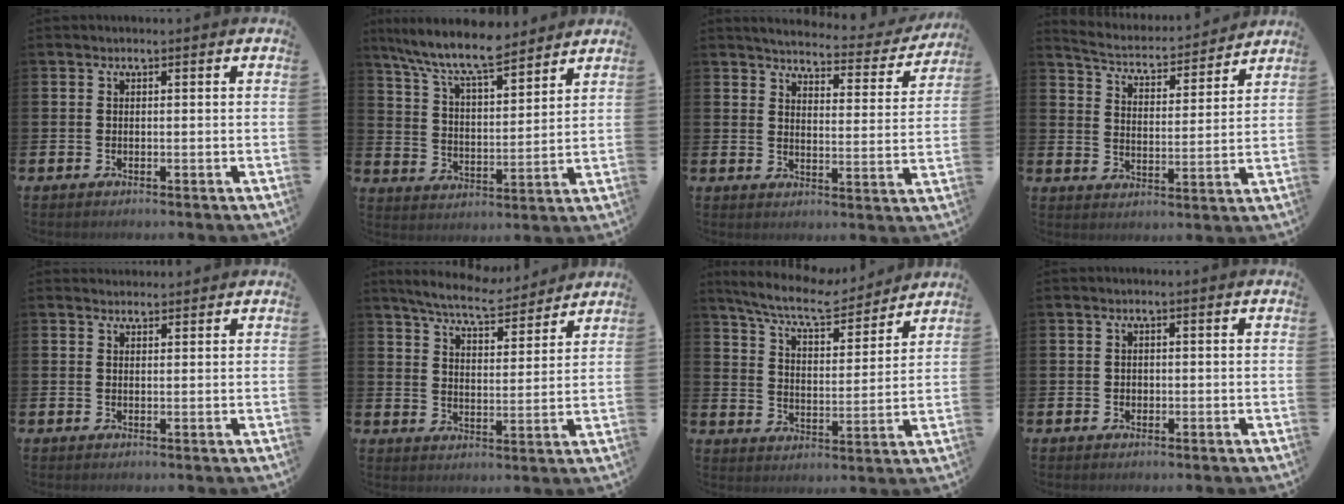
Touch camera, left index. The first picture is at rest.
{"total": 9.5, "force": [8.6, 1.7, 3.8], "torque": [-0.099, -0.048, 0.151]}
{"total": 4.0, "force": [3.8, 0.8, 0.9], "torque": [-0.034, -0.032, 0.060]}
{"total": 4.6, "force": [4.4, 1.0, 0.7], "torque": [-0.039, -0.040, 0.070]}
{"total": 1.7, "force": [1.6, 0.5, -0.1], "torque": [0.012, -0.007, 0.027]}
{"total": 7.1, "force": [6.8, 1.0, 1.9], "torque": [-0.056, -0.038, 0.119]}
{"total": 8.9, "force": [8.1, 1.5, 3.3], "torque": [-0.090, -0.048, 0.140]}
{"total": 0.7, "force": [0.1, 0.6, 0.2], "torque": [0.000, 0.005, 0.000]}